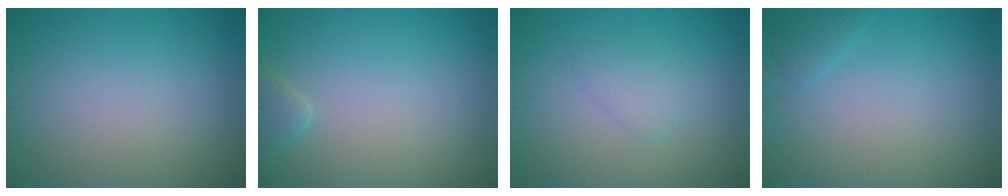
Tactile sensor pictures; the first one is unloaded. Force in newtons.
{"total": 1.4, "press": 1.4, "slide": 0.1}
{"total": 1.5, "press": 1.5, "slide": 0.1}
{"total": 0.9, "press": 0.9, "slide": 0.1}